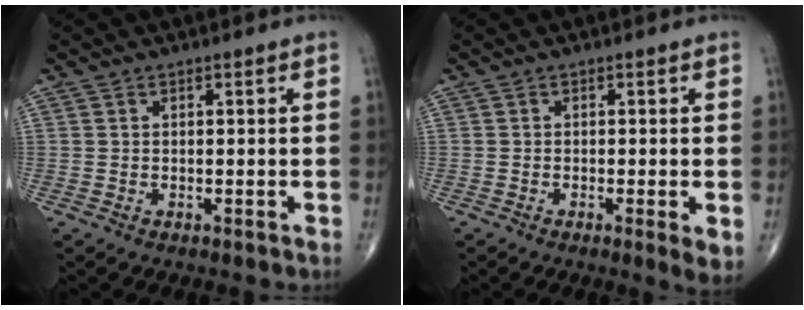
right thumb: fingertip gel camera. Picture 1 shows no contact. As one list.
[{"total": 3.2, "force": [-0.8, 0.4, 3.1], "torque": [-0.051, -0.011, -0.016]}]